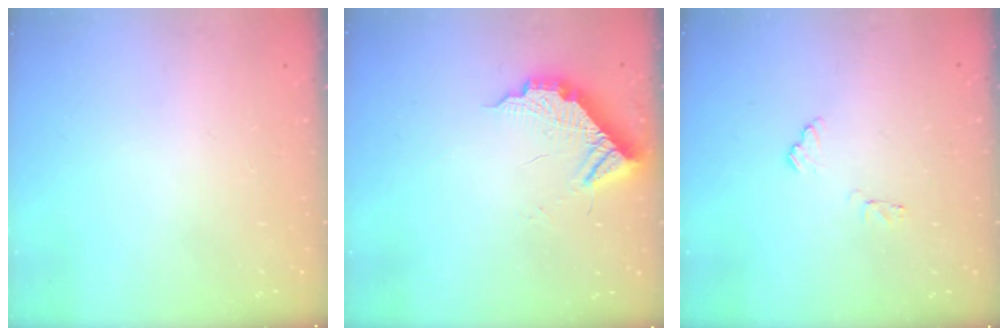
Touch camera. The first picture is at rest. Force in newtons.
{"total": 10.4, "press": 10.4, "slide": 0.4}
{"total": 5.4, "press": 5.4, "slide": 0.3}